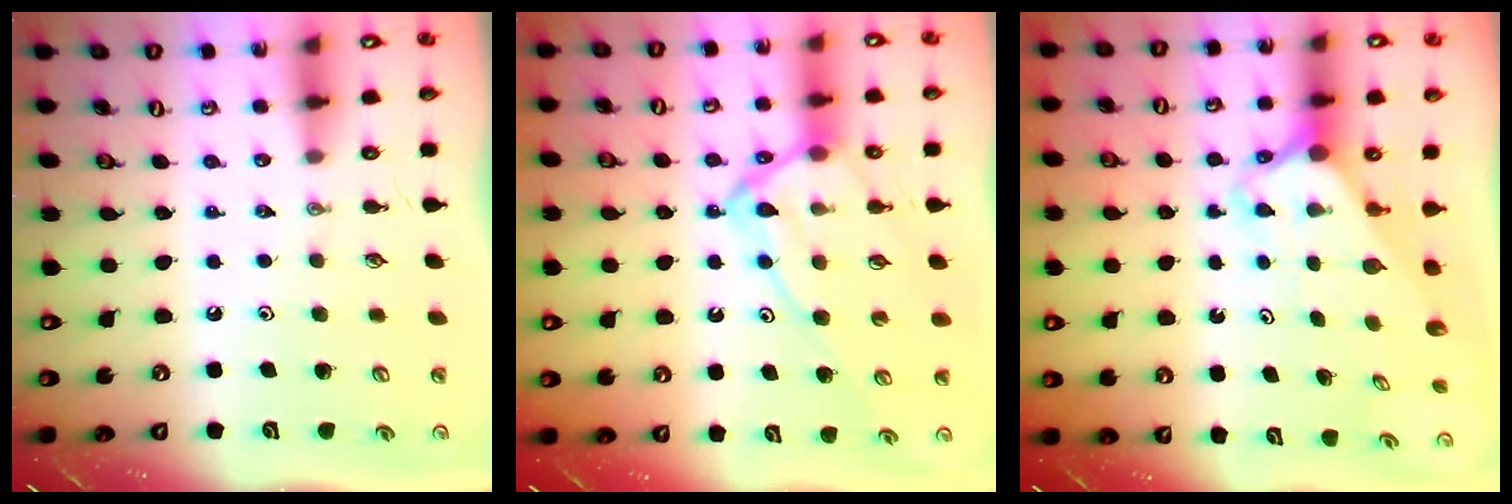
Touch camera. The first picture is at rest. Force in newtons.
{"total": 12.2, "press": 12.1, "slide": 1.1}
{"total": 2.3, "press": 2.3, "slide": 0.2}